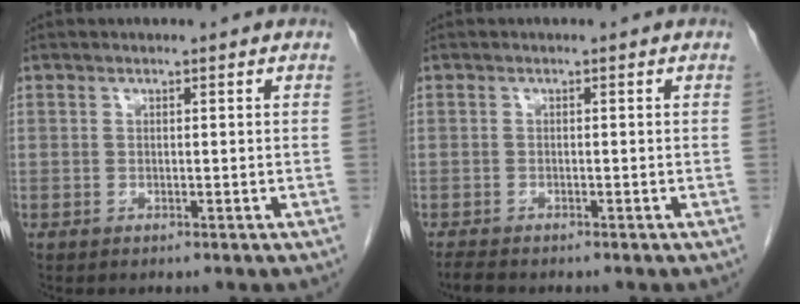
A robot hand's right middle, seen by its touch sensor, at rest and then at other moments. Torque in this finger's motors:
{"motor_torque": [0.14, -0.08, -0.03, 0.01]}